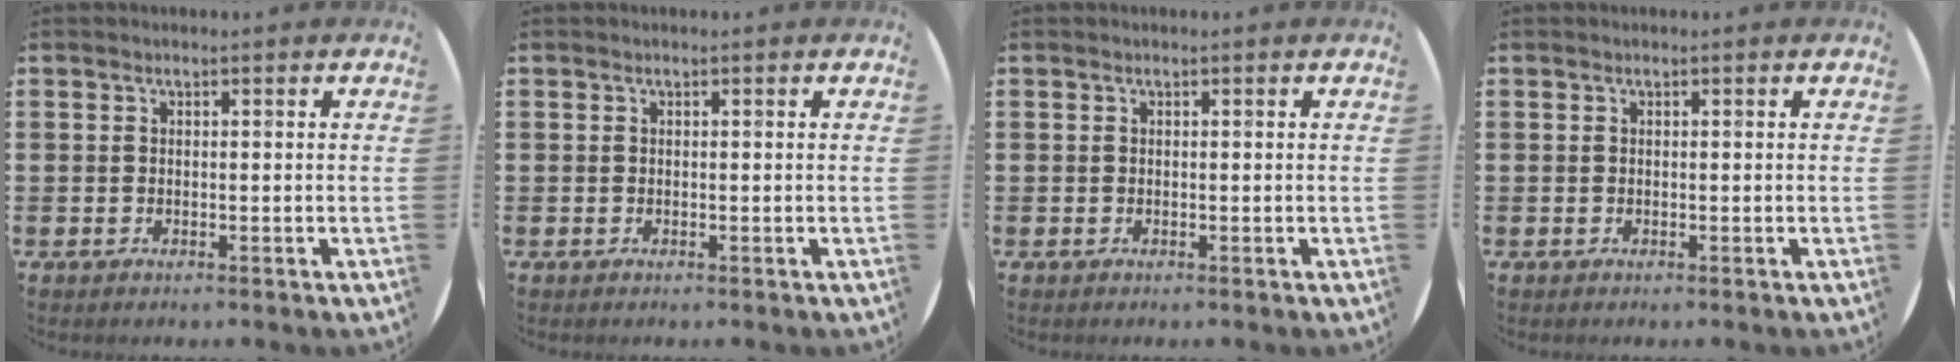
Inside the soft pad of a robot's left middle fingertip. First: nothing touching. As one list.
[{"total": 0.0}, {"total": 0.0}, {"total": 0.0}]